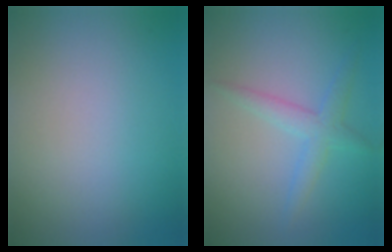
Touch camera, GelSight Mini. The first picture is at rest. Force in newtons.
{"total": 2.4, "press": 2.4, "slide": 0.1}